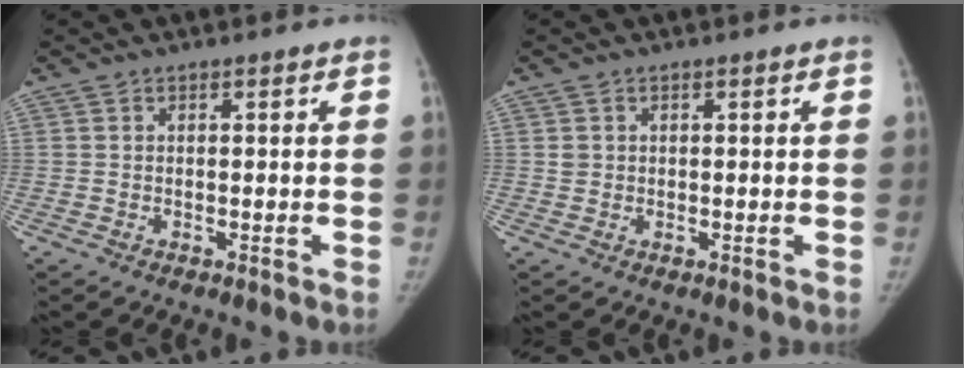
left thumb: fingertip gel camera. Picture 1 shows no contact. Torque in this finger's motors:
{"motor_torque": [0.17, 0.05, 0.19, -0.32, 0.04]}